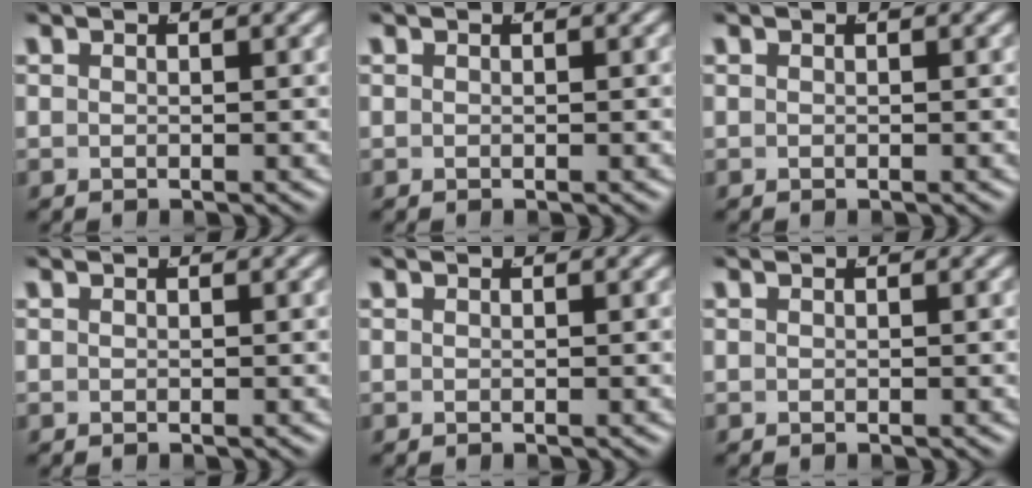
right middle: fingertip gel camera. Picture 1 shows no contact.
{"total": 0.0}
{"total": 0.0}
{"total": 0.0}
{"total": 0.0}
{"total": 0.0}